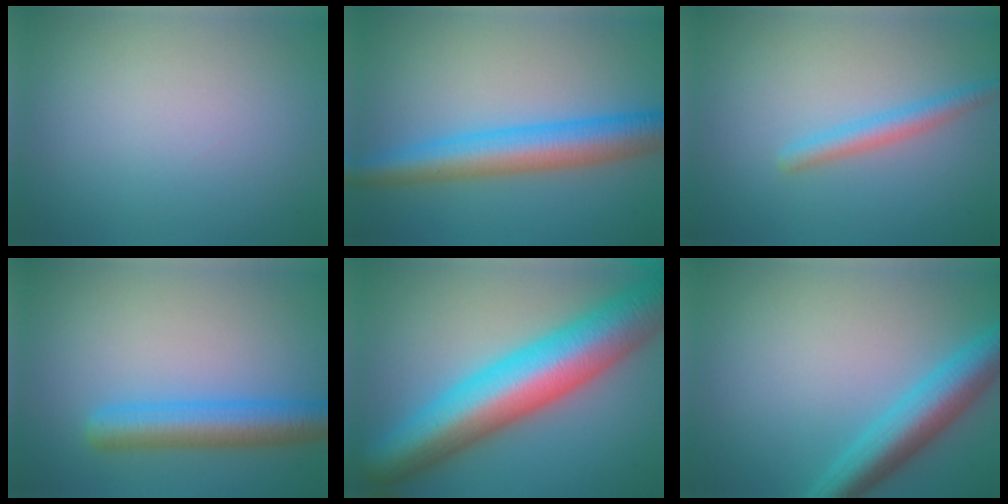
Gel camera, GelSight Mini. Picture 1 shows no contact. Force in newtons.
{"total": 6.2, "press": 6.2, "slide": 0.1}
{"total": 2.1, "press": 2.1, "slide": 0.1}
{"total": 5.1, "press": 5.1, "slide": 0.1}
{"total": 13.1, "press": 13.1, "slide": 0.4}
{"total": 5.8, "press": 5.8, "slide": 0.2}